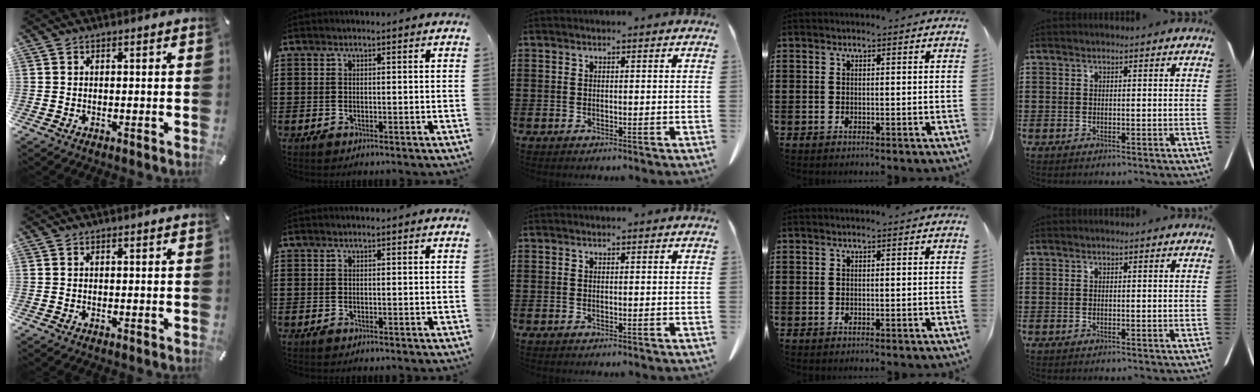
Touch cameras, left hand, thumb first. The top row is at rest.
{}